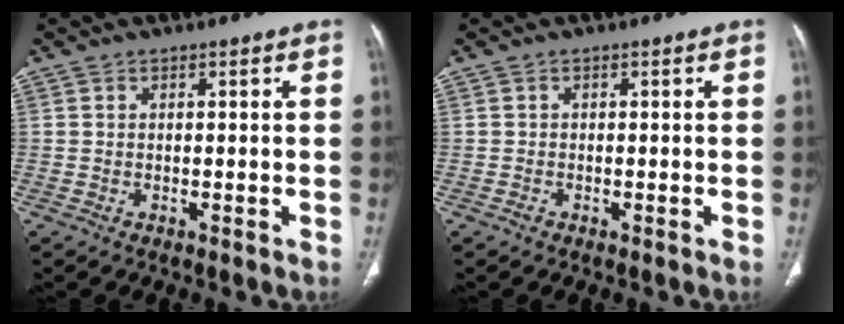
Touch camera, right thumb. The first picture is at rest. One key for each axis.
{"total": 0.6, "fx": -0.4, "fy": 0.4, "fz": 0.1, "tx": -0.004, "ty": 0.001, "tz": -0.010}